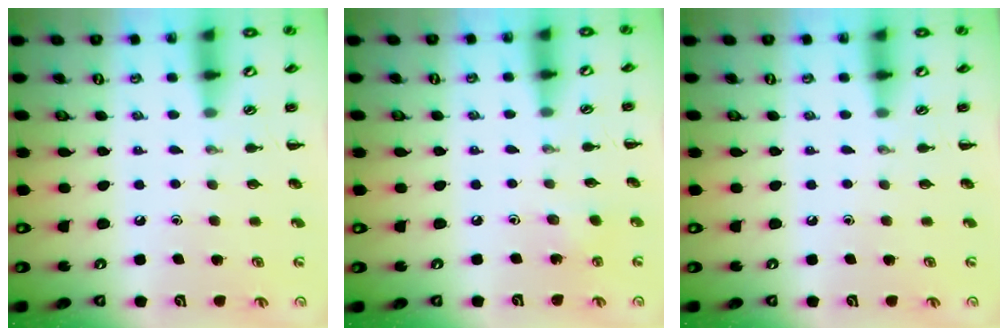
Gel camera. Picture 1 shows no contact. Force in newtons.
{"total": 2.1, "press": 2.0, "slide": 0.6}
{"total": 0.0}